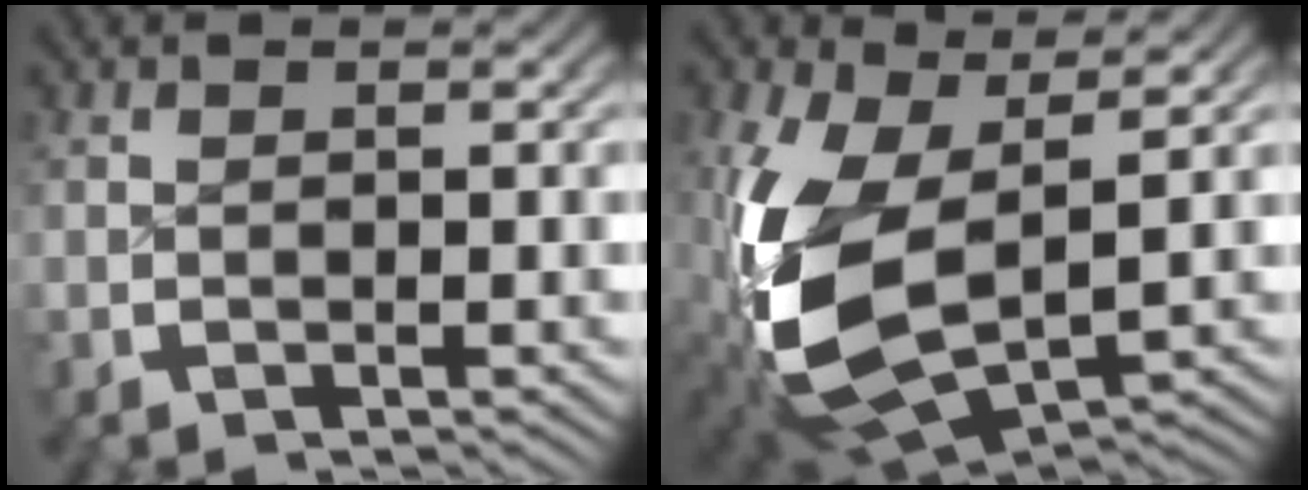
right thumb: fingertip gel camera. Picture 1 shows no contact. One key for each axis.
{"total": 12.3, "fx": -1.0, "fy": 8.6, "fz": 8.7, "tx": -0.243, "ty": -0.078, "tz": 0.021}